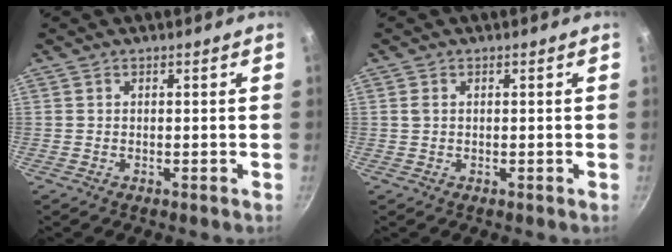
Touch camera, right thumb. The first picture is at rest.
{"total": 0.8, "force": [0.1, 0.6, 0.5], "torque": [-0.010, 0.001, 0.003]}